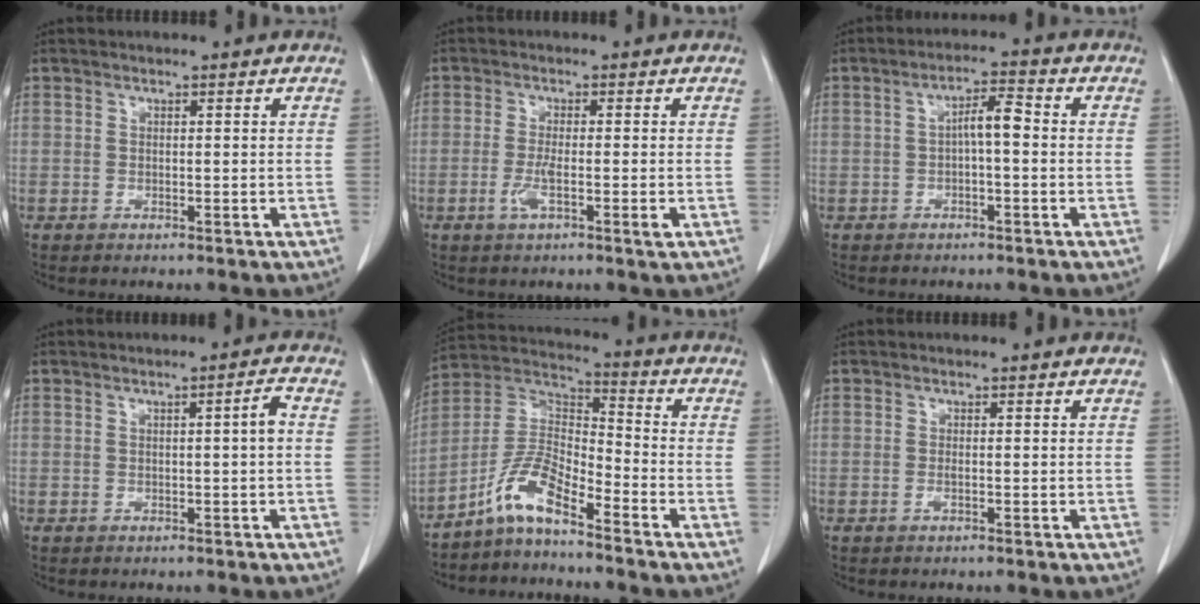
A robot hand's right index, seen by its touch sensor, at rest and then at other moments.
{"total": 4.2, "force": [-1.6, 0.2, 3.9], "torque": [-0.073, -0.008, -0.029]}
{"total": 4.1, "force": [-0.2, 0.9, 4.0], "torque": [-0.067, 0.015, -0.004]}
{"total": 2.1, "force": [0.0, -0.1, 2.0], "torque": [-0.031, 0.003, 0.001]}
{"total": 8.3, "force": [-6.2, 1.4, 5.4], "torque": [-0.122, 0.017, -0.125]}
{"total": 0.6, "force": [-0.3, -0.1, 0.5], "torque": [-0.011, -0.001, -0.006]}